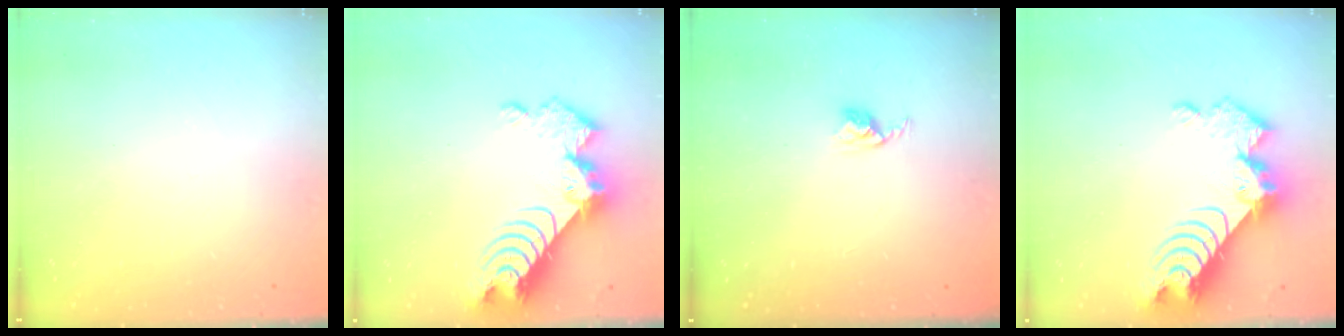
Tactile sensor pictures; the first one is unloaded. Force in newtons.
{"total": 14.7, "press": 14.6, "slide": 1.2}
{"total": 2.5, "press": 2.5, "slide": 0.4}
{"total": 14.7, "press": 14.6, "slide": 1.2}